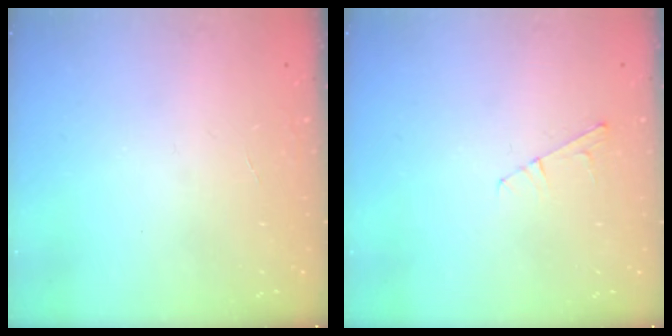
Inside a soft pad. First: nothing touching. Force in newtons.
{"total": 4.7, "press": 4.7, "slide": 0.5}